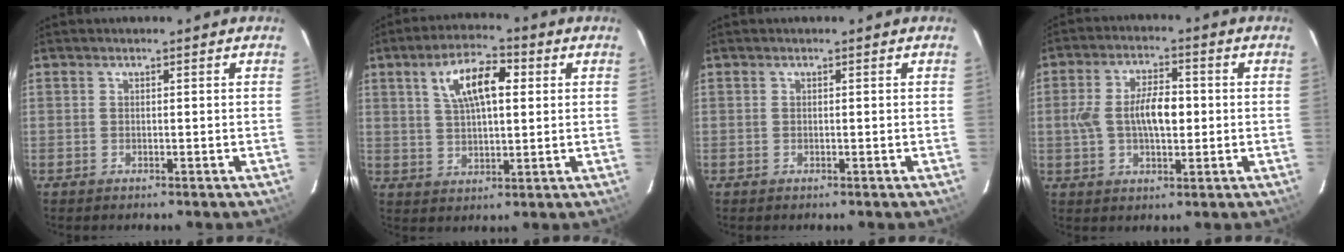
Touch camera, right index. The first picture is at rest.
{"total": 9.9, "force": [3.2, 4.1, 8.4], "torque": [-0.153, 0.020, 0.059]}
{"total": 0.0}
{"total": 8.8, "force": [-0.2, 4.1, 7.7], "torque": [-0.148, 0.011, -0.003]}